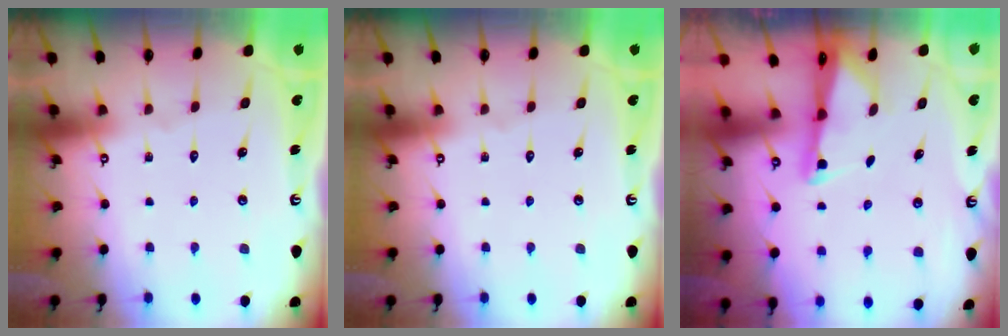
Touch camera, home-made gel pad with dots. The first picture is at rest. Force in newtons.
{"total": 0.0}
{"total": 1.9, "press": 1.9, "slide": 0.4}